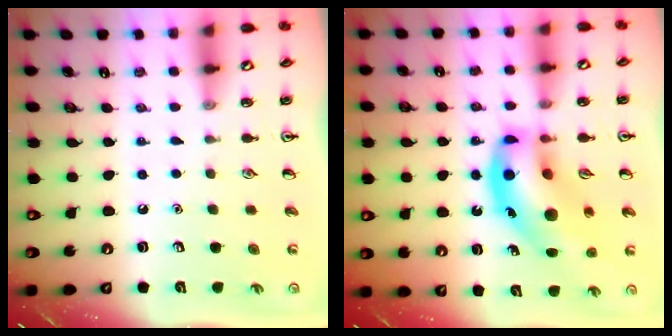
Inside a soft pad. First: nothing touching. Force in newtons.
{"total": 19.0, "press": 18.6, "slide": 3.6}